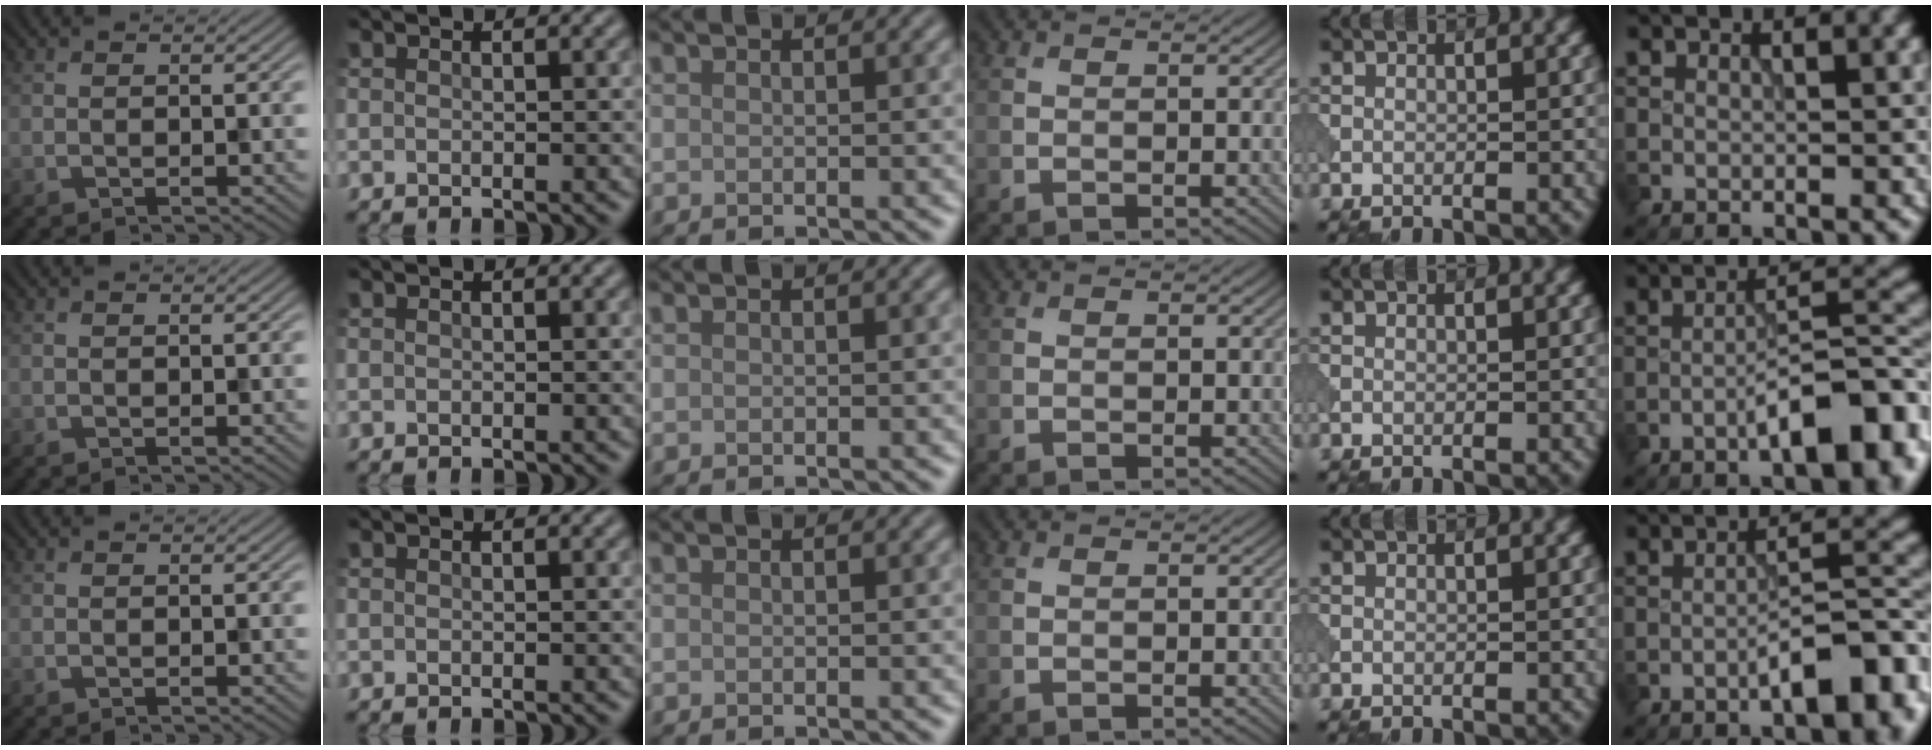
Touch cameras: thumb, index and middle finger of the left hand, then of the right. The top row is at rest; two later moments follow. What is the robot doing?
{"motion": "pour", "object": "beaker"}